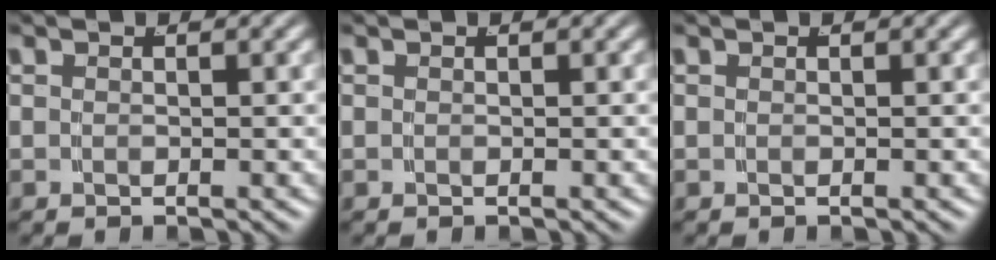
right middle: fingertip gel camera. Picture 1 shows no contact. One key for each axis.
{"total": 0.0}
{"total": 0.0}